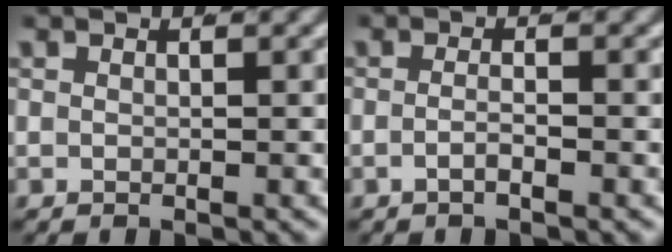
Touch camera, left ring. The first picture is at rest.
{"total": 1.7, "force": [-1.3, -0.1, 1.0], "torque": [-0.025, -0.009, -0.021]}